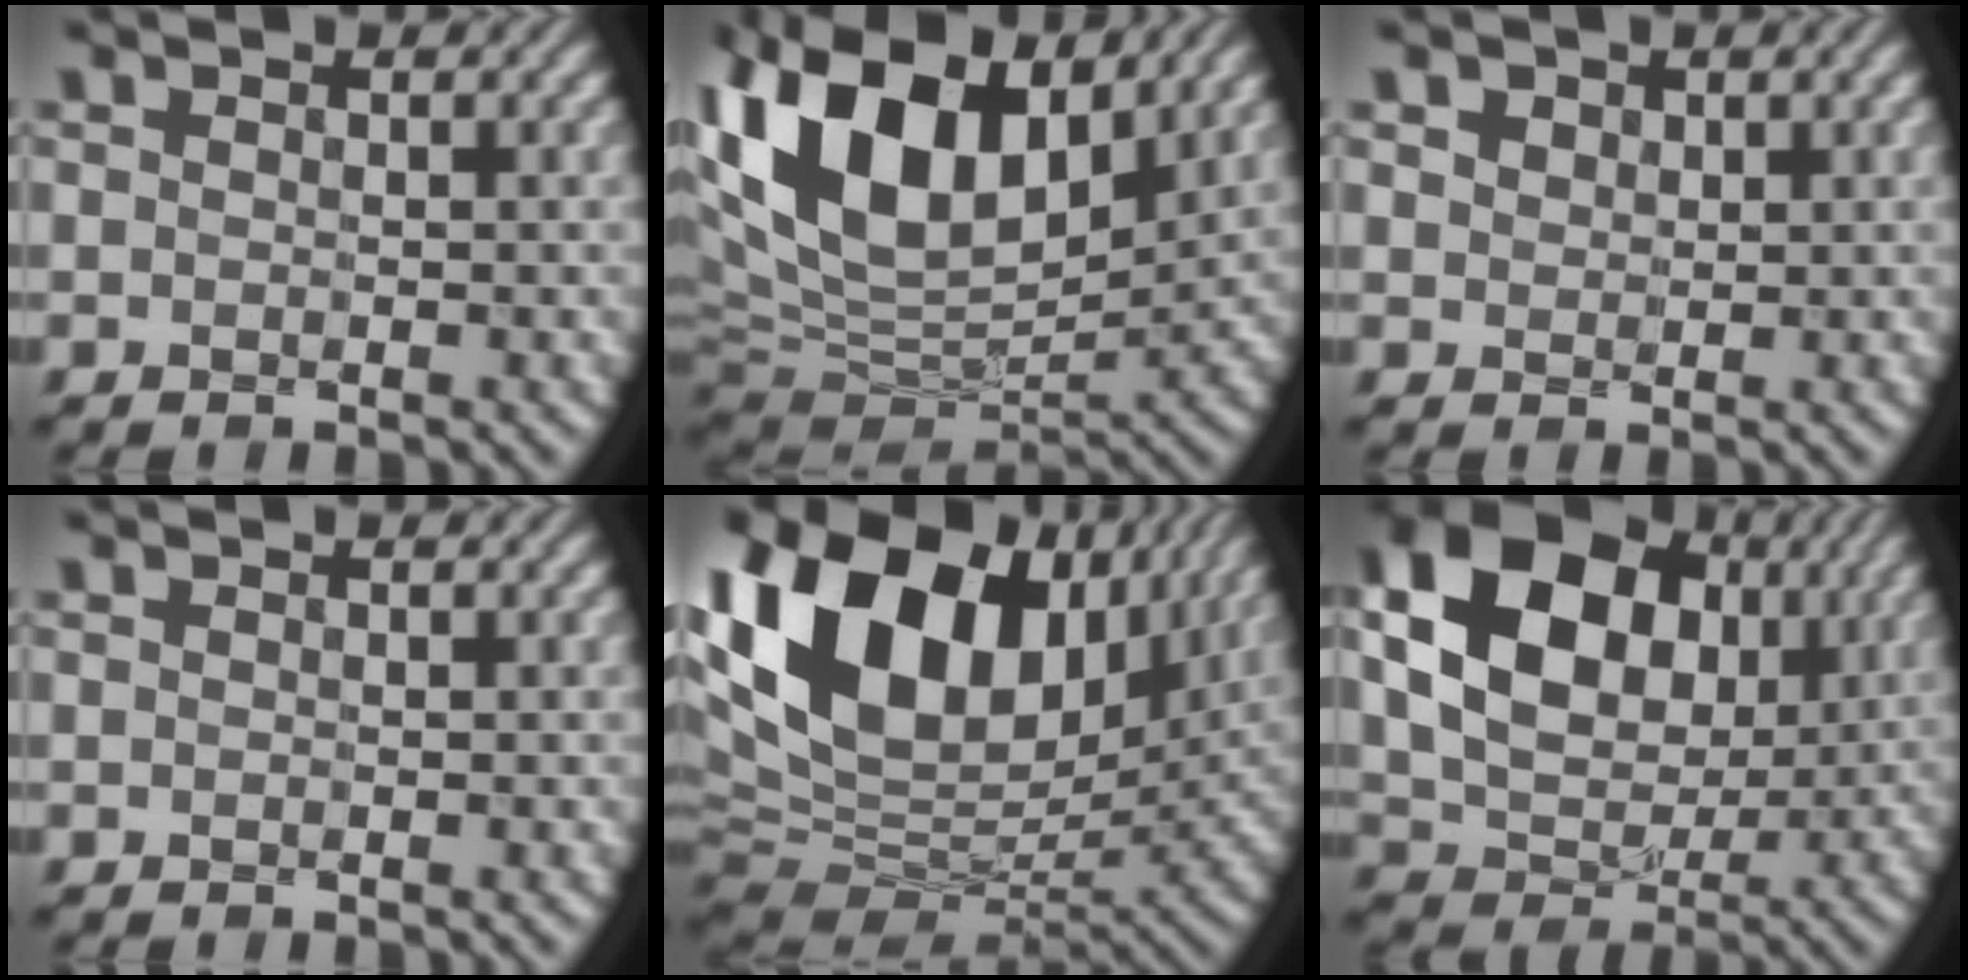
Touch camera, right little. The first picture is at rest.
{"total": 16.2, "force": [5.2, 9.1, 12.3], "torque": [-0.253, 0.026, 0.086]}
{"total": 1.9, "force": [1.1, 1.4, 0.8], "torque": [-0.029, 0.001, 0.024]}
{"total": 0.0}
{"total": 18.6, "force": [6.3, 12.0, 12.7], "torque": [-0.277, 0.029, 0.112]}
{"total": 12.8, "force": [3.0, 9.2, 8.4], "torque": [-0.174, 0.003, 0.052]}